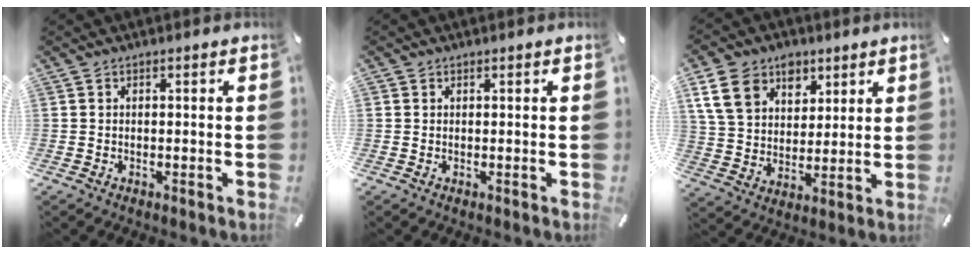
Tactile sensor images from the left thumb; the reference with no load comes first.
{"total": 0.0}
{"total": 12.9, "force": [6.4, 9.7, 5.6], "torque": [-0.113, -0.016, 0.124]}